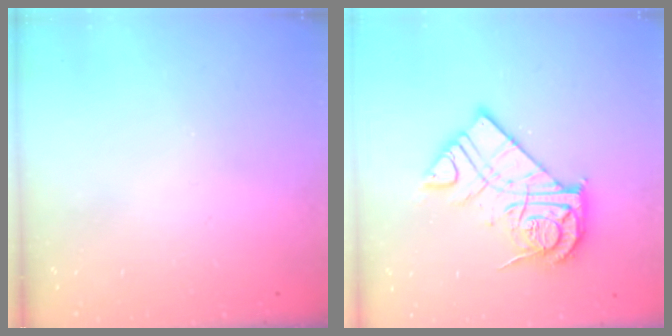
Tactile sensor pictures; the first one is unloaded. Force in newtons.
{"total": 15.8, "press": 15.7, "slide": 1.3}